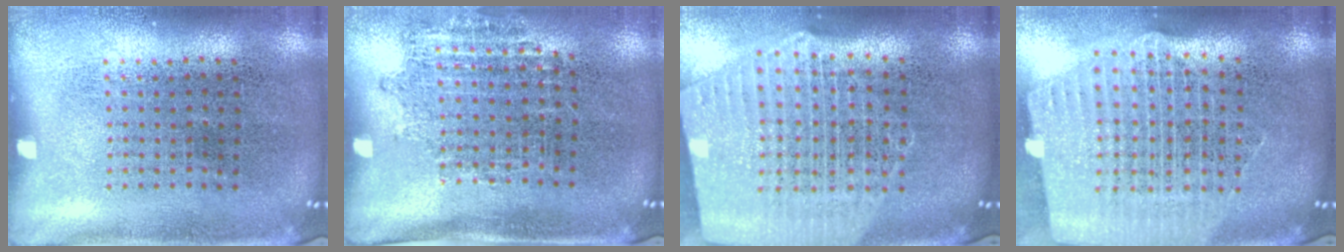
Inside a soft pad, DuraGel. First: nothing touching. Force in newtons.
{"total": 1.1, "press": 0.9, "slide": 0.6}
{"total": 2.7, "press": 2.3, "slide": 1.4}
{"total": 2.6, "press": 2.2, "slide": 1.3}